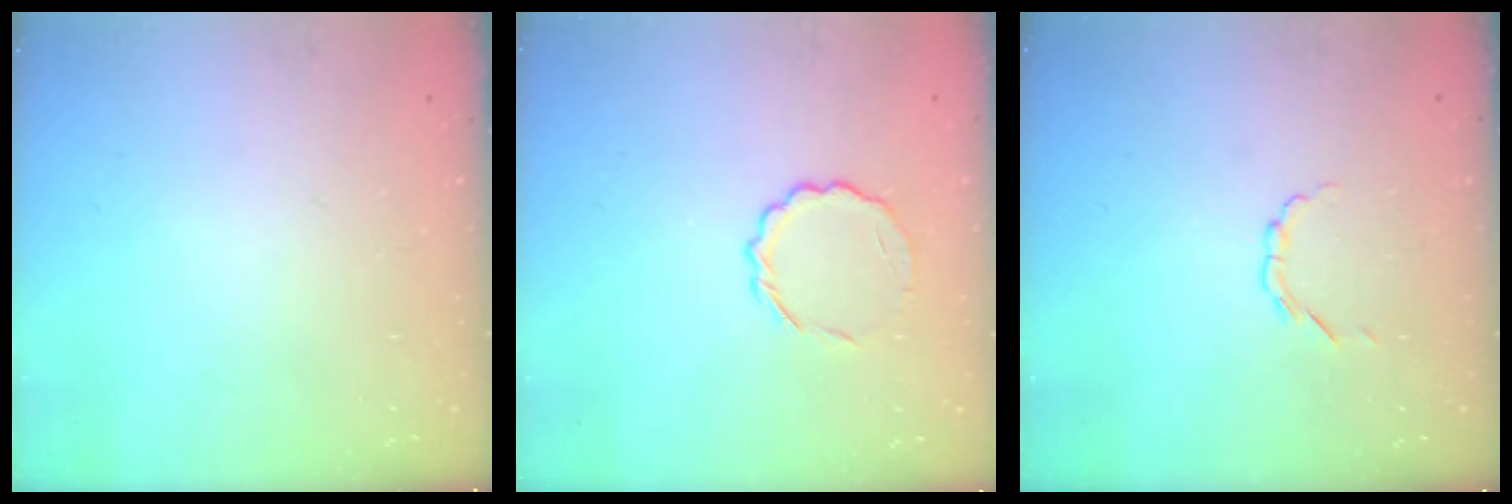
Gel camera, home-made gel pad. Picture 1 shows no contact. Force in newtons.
{"total": 5.5, "press": 5.3, "slide": 1.6}
{"total": 2.1, "press": 2.0, "slide": 0.7}